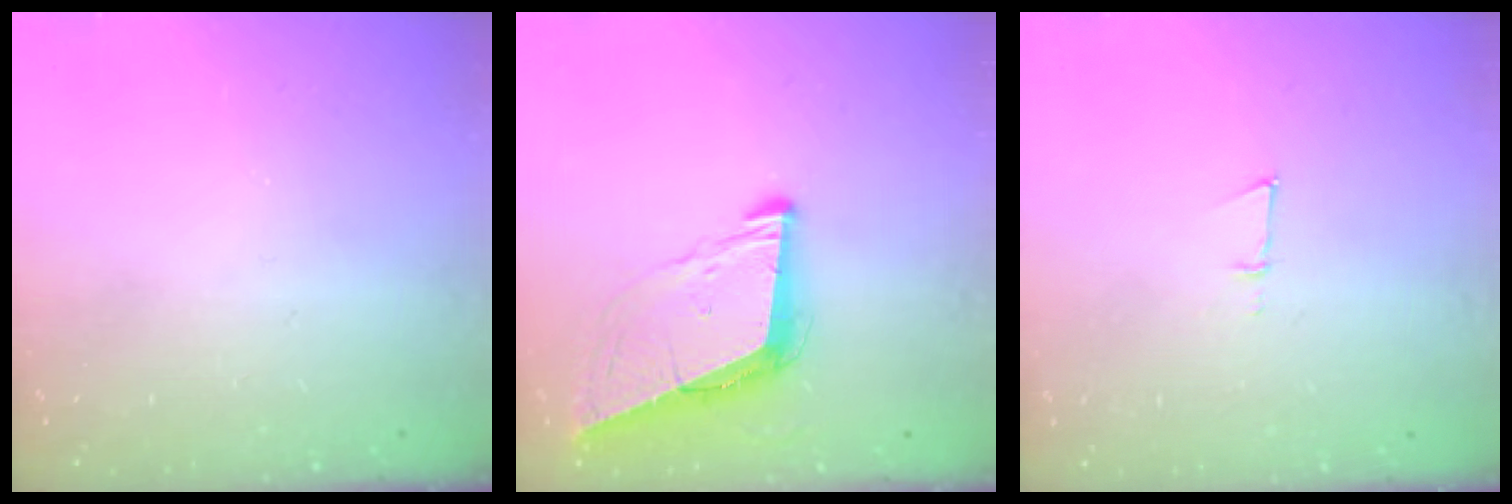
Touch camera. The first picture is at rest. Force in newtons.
{"total": 9.1, "press": 8.3, "slide": 3.7}
{"total": 3.8, "press": 3.7, "slide": 1.0}